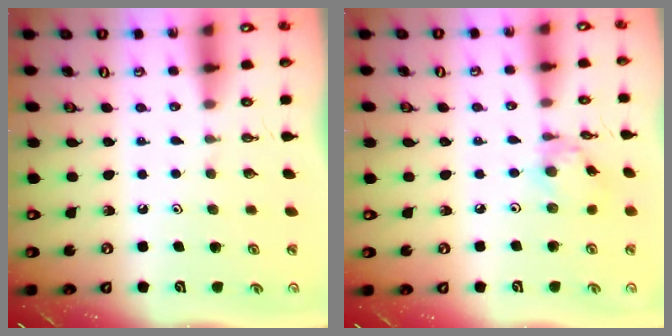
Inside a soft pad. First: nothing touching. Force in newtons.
{"total": 3.4, "press": 3.4, "slide": 0.1}